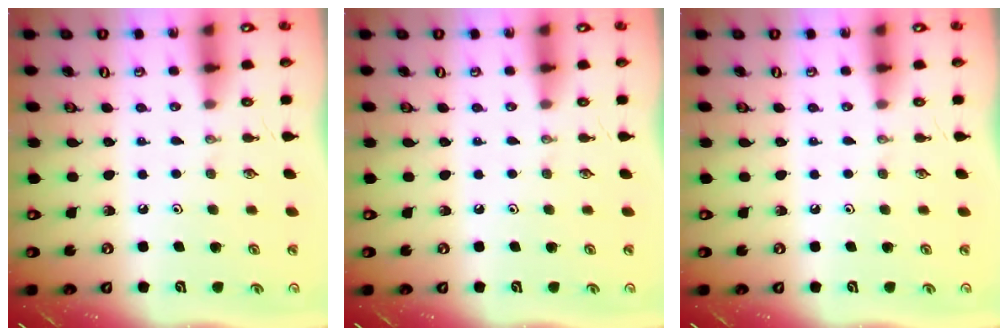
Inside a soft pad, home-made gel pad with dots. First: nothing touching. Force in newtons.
{"total": 0.0}
{"total": 0.0}